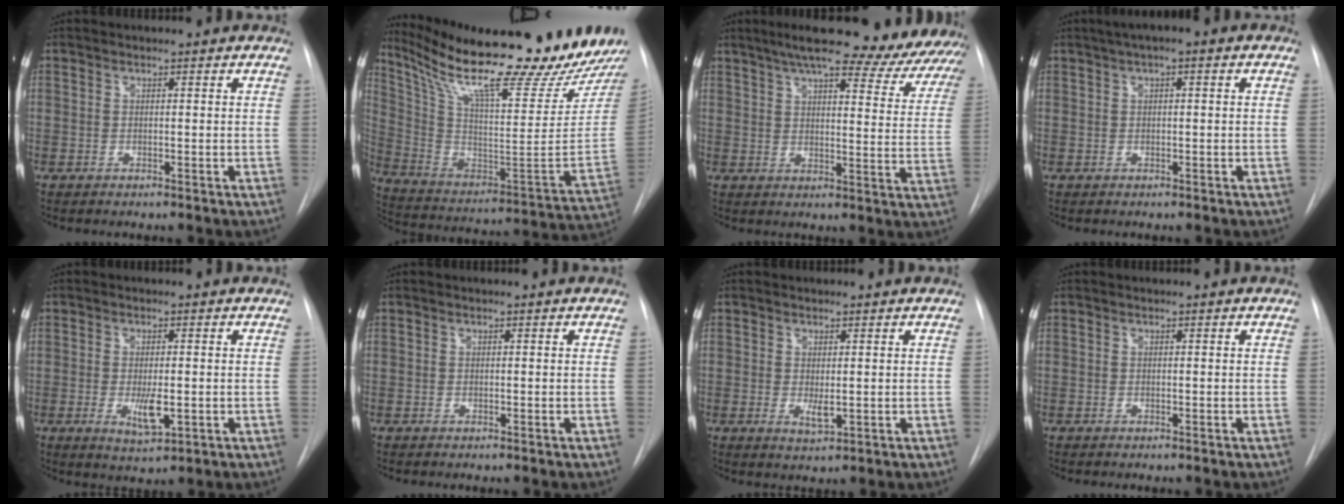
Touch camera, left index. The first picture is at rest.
{"total": 27.5, "force": [23.1, 0.7, 14.9], "torque": [-0.258, -0.076, 0.352]}
{"total": 24.5, "force": [21.9, 2.9, 10.6], "torque": [-0.148, -0.047, 0.257]}
{"total": 4.1, "force": [1.9, 1.0, 3.5], "torque": [-0.056, 0.023, 0.023]}
{"total": 4.7, "force": [-0.9, 1.6, 4.3], "torque": [-0.077, -0.009, -0.008]}
{"total": 0.0}
{"total": 2.2, "force": [0.1, 0.8, 2.0], "torque": [-0.037, -0.008, 0.008]}
{"total": 0.0}